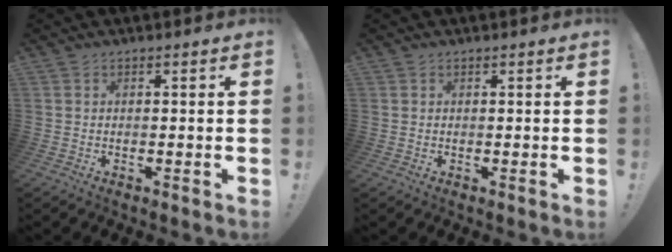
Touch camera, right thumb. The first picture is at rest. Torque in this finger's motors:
{"motor_torque": [1.63, 1.49, 0.25, -0.34, 0.00]}